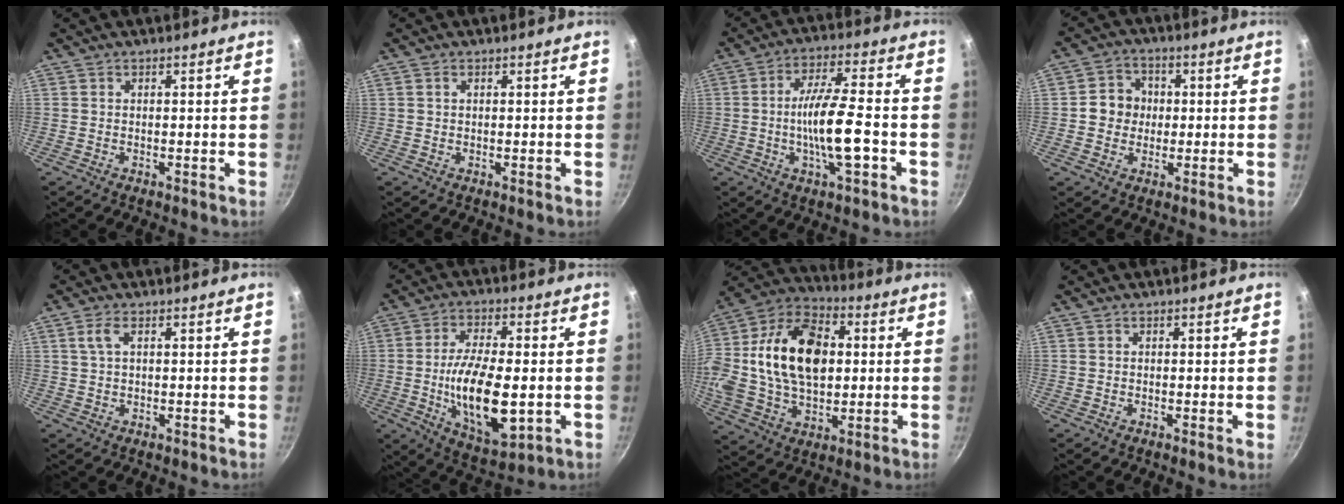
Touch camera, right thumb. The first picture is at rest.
{"total": 0.6, "force": [0.2, 0.4, 0.4], "torque": [-0.007, 0.003, 0.004]}
{"total": 11.8, "force": [-2.7, 3.0, 11.1], "torque": [-0.193, 0.021, -0.055]}
{"total": 6.3, "force": [0.1, 5.8, 2.5], "torque": [-0.008, 0.009, -0.010]}
{"total": 2.8, "force": [0.9, 1.2, 2.3], "torque": [-0.047, 0.006, 0.019]}
{"total": 16.5, "force": [-2.1, 6.9, 14.9], "torque": [-0.261, -0.001, -0.031]}
{"total": 25.0, "force": [2.8, 16.4, 18.7], "torque": [-0.341, 0.031, 0.037]}
{"total": 0.7, "force": [-0.1, -0.1, 0.7], "torque": [-0.009, -0.002, -0.004]}